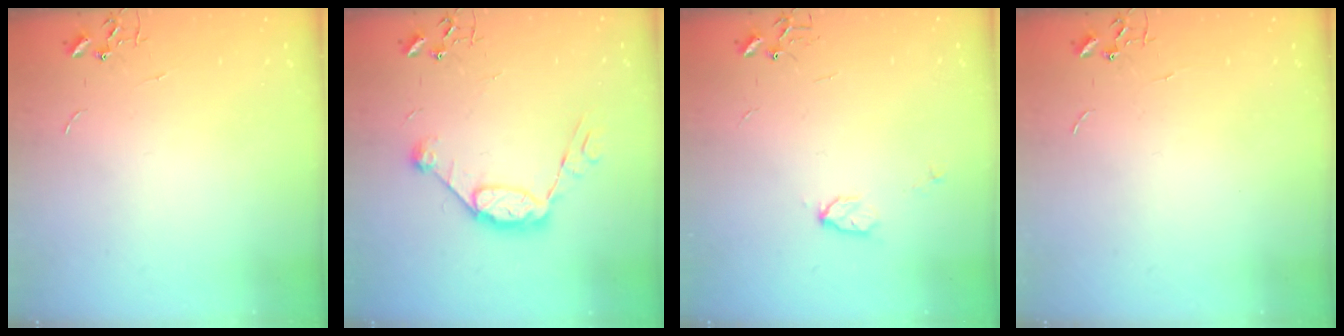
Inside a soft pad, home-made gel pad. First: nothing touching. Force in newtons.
{"total": 11.0, "press": 10.9, "slide": 0.7}
{"total": 4.3, "press": 4.2, "slide": 0.5}
{"total": 0.0}